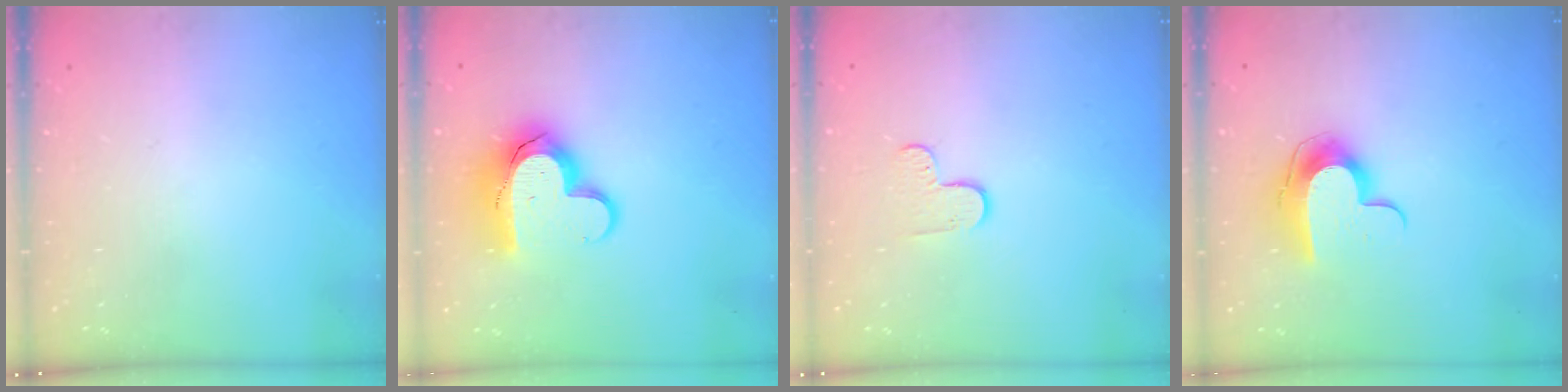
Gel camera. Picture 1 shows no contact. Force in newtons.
{"total": 14.1, "press": 14.0, "slide": 1.2}
{"total": 5.5, "press": 5.4, "slide": 0.6}
{"total": 10.3, "press": 10.3, "slide": 0.1}